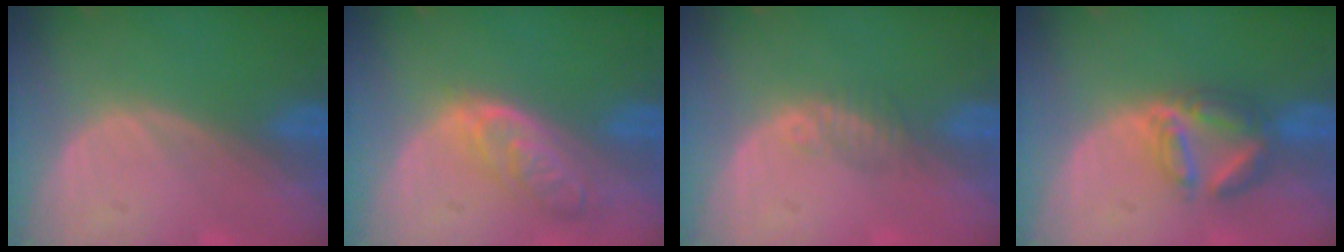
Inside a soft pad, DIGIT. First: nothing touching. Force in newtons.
{"total": 6.4, "press": 5.7, "slide": 2.9}
{"total": 1.8, "press": 1.6, "slide": 0.8}
{"total": 5.7, "press": 5.7, "slide": 1.0}